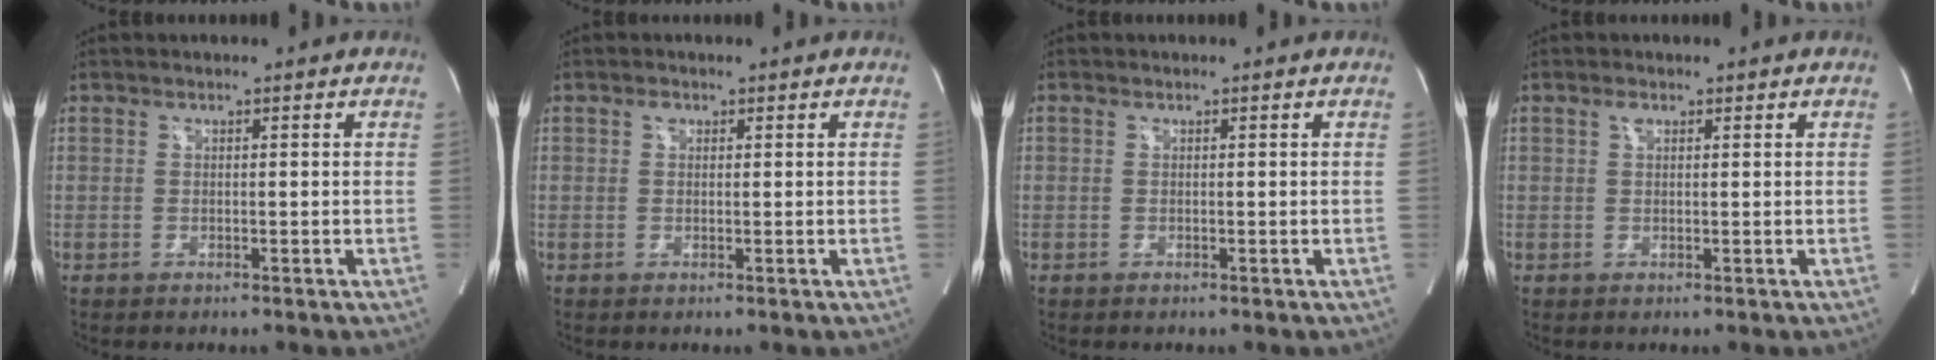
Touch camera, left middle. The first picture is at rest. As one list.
[{"total": 0.8, "force": [0.4, 0.6, 0.4], "torque": [-0.007, 0.003, 0.006]}, {"total": 2.0, "force": [-0.8, -1.0, -1.6], "torque": [0.041, -0.008, -0.015]}, {"total": 1.0, "force": [0.6, 0.5, 0.7], "torque": [-0.017, 0.006, 0.010]}]